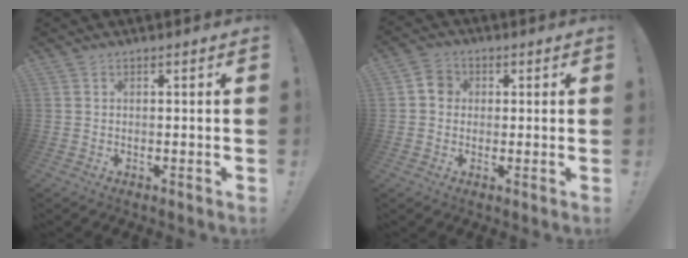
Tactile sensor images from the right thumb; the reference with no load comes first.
{"total": 5.0, "force": [0.4, 4.6, 1.9], "torque": [-0.026, 0.012, 0.008]}